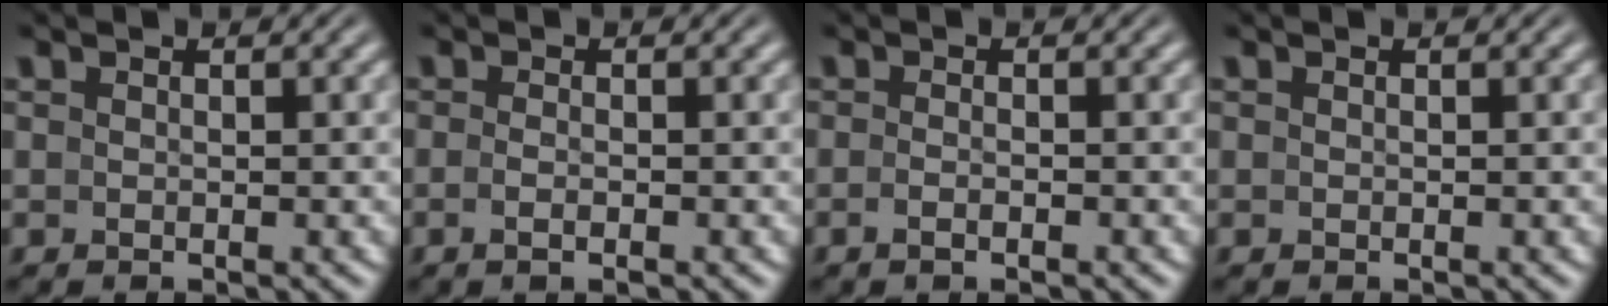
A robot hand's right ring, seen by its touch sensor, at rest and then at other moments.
{"total": 1.3, "force": [-1.0, -0.1, 0.9], "torque": [-0.024, -0.004, -0.015]}
{"total": 1.2, "force": [-1.1, -0.1, 0.6], "torque": [-0.015, -0.001, -0.019]}
{"total": 0.0}